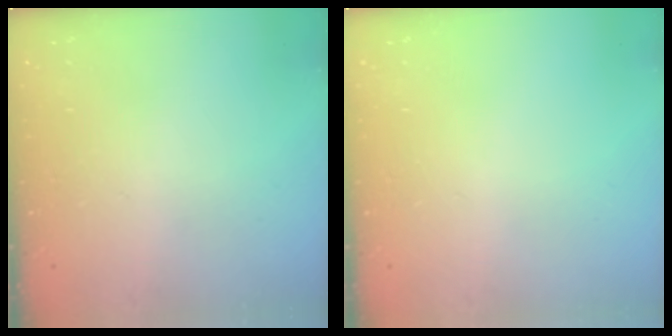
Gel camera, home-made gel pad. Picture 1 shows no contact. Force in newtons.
{"total": 0.0}